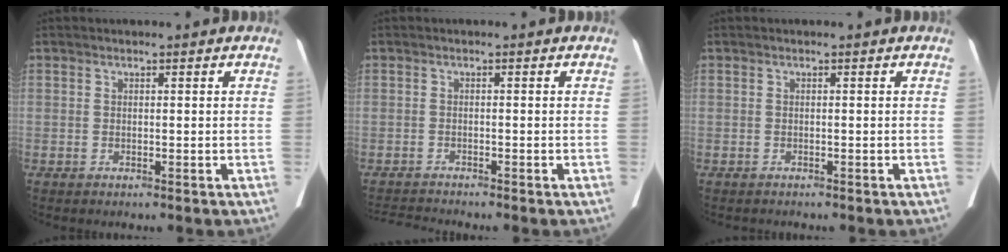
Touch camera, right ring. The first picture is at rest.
{"total": 2.8, "force": [-2.7, -0.8, 0.1], "torque": [-0.009, -0.020, -0.048]}
{"total": 1.0, "force": [-0.9, 0.3, 0.3], "torque": [-0.013, -0.002, -0.010]}